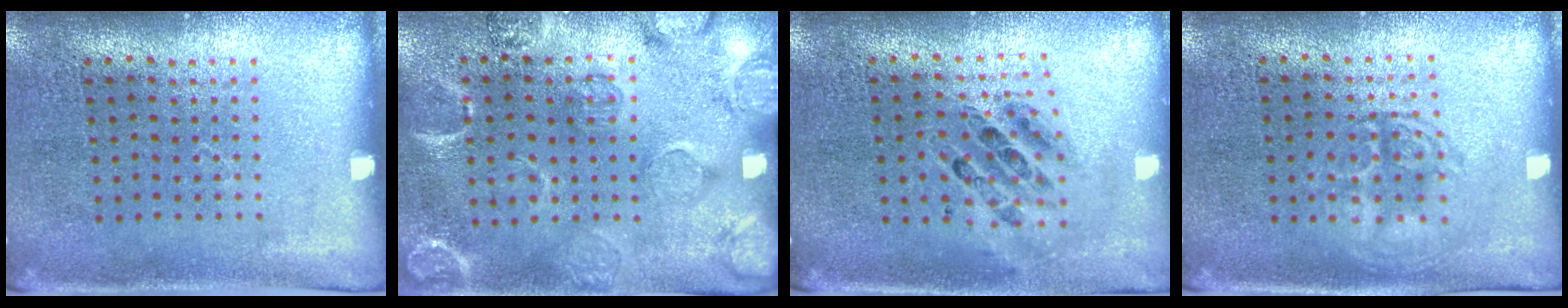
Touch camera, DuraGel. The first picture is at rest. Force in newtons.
{"total": 2.6, "press": 1.9, "slide": 1.8}
{"total": 0.7, "press": 0.7, "slide": 0.0}
{"total": 1.3, "press": 1.3, "slide": 0.2}